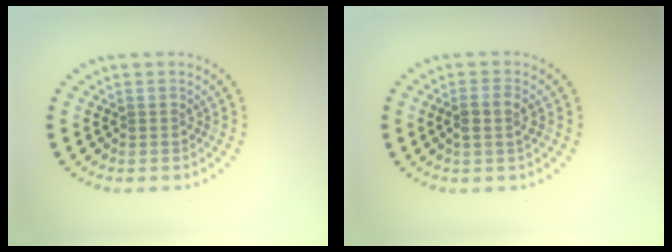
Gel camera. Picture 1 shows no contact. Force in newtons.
{"total": 1.9, "press": 1.8, "slide": 0.7}